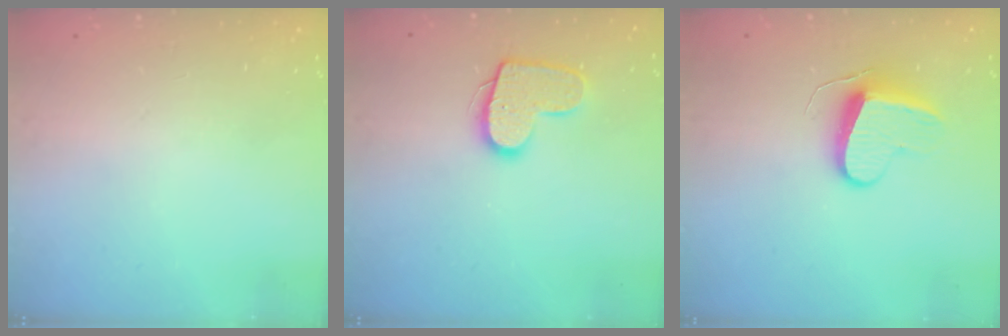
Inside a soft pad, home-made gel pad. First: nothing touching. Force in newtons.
{"total": 11.8, "press": 11.8, "slide": 0.6}
{"total": 9.1, "press": 9.0, "slide": 0.6}